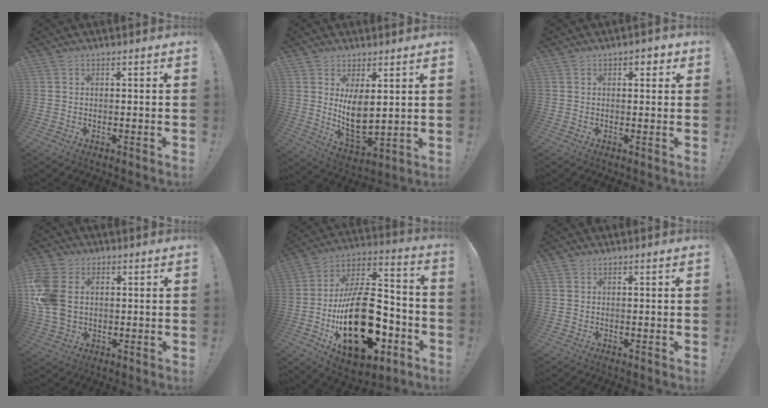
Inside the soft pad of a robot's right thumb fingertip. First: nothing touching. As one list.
[{"total": 10.2, "force": [3.3, 5.4, 8.0], "torque": [-0.148, -0.036, 0.064]}, {"total": 2.1, "force": [0.5, 1.5, 1.4], "torque": [-0.005, -0.003, 0.003]}, {"total": 13.0, "force": [1.4, 9.6, 8.7], "torque": [-0.184, -0.003, 0.028]}, {"total": 30.3, "force": [-8.3, 16.4, 24.0], "torque": [-0.445, 0.056, -0.123]}, {"total": 0.5, "force": [0.2, 0.4, 0.3], "torque": [-0.006, 0.003, 0.003]}]